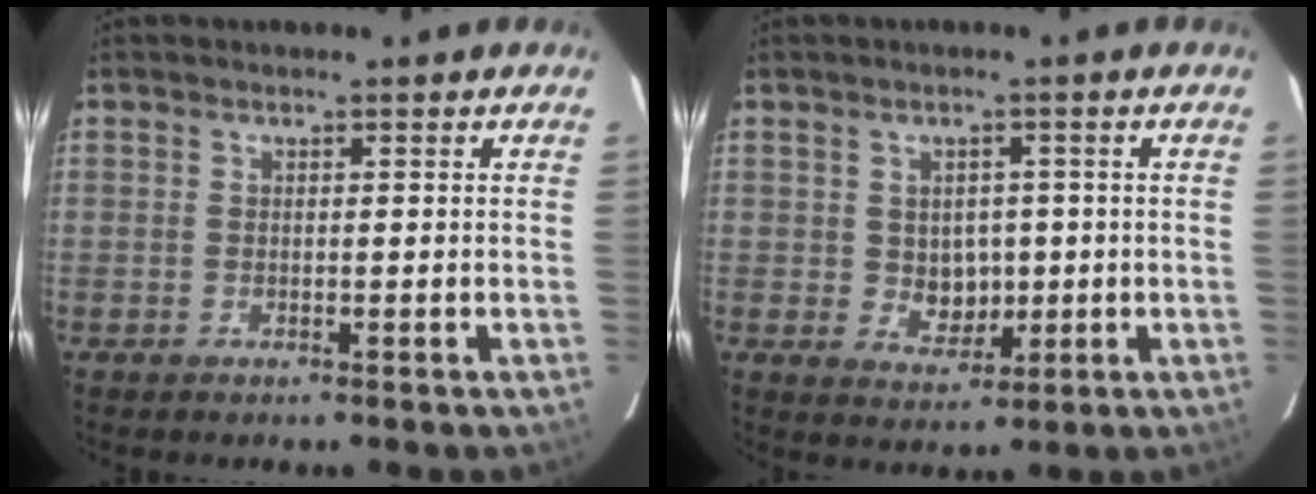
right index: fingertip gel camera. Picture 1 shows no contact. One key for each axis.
{"total": 4.9, "fx": 0.0, "fy": 4.3, "fz": 2.4, "tx": -0.042, "ty": 0.003, "tz": 0.011}